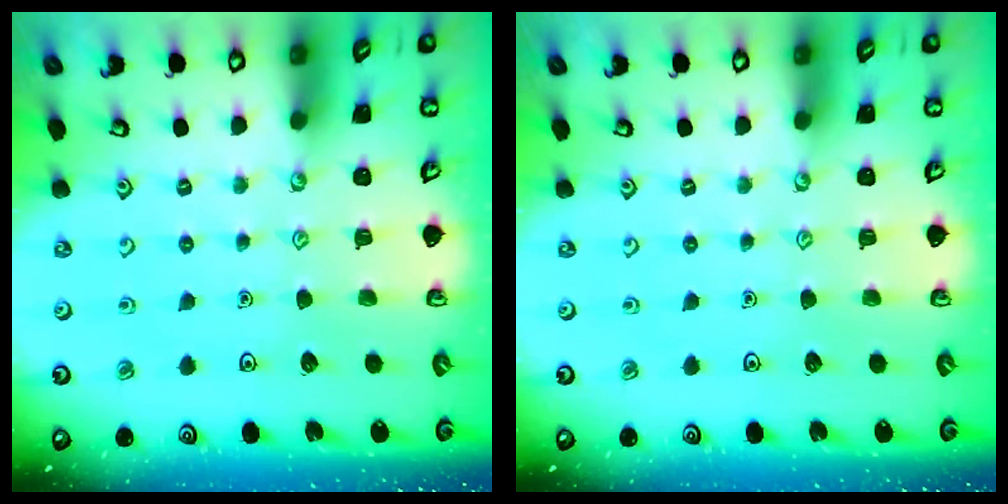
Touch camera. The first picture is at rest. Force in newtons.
{"total": 0.0}